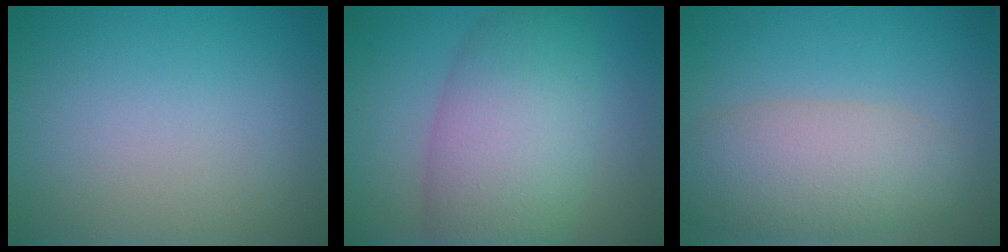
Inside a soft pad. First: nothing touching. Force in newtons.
{"total": 8.6, "press": 8.6, "slide": 0.3}
{"total": 6.1, "press": 6.0, "slide": 0.5}